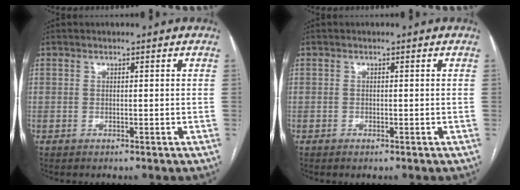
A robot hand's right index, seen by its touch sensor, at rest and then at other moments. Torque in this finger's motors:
{"motor_torque": [0.15, 0.10, -0.02, -0.01]}